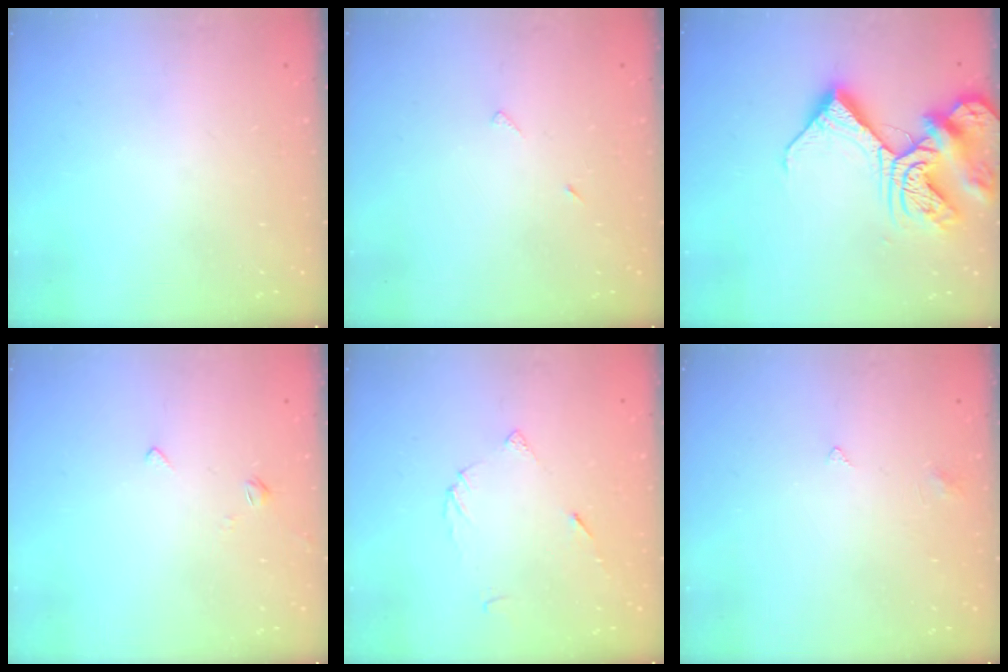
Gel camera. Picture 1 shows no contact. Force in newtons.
{"total": 4.8, "press": 4.8, "slide": 0.6}
{"total": 14.8, "press": 14.7, "slide": 1.6}
{"total": 2.7, "press": 2.7, "slide": 0.5}
{"total": 6.0, "press": 6.0, "slide": 0.6}
{"total": 2.5, "press": 2.4, "slide": 0.4}